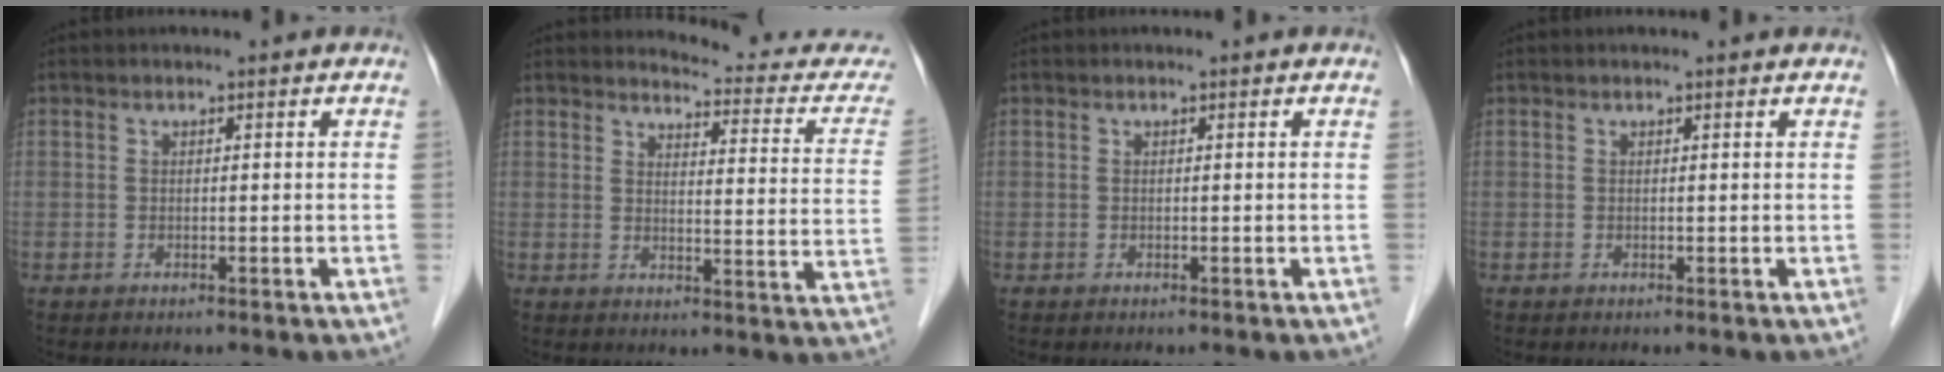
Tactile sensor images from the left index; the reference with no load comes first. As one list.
[{"total": 12.0, "force": [11.9, 0.9, 1.5], "torque": [-0.003, -0.077, 0.116]}, {"total": 0.0}, {"total": 0.6, "force": [0.6, 0.0, 0.1], "torque": [-0.008, -0.001, 0.003]}]